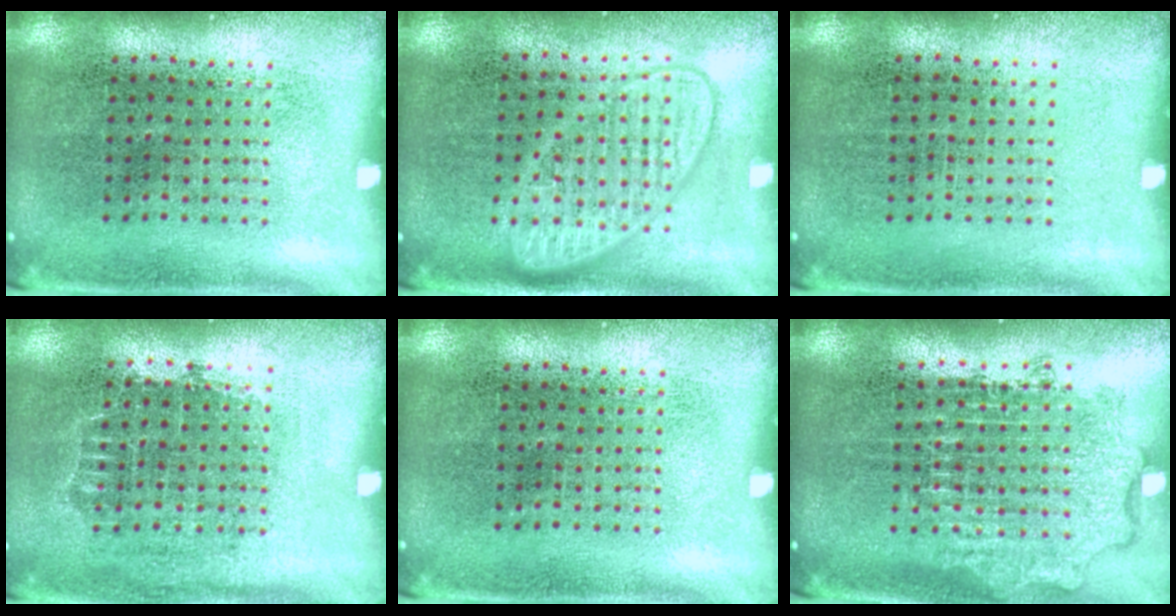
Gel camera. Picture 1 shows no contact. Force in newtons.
{"total": 2.1, "press": 2.1, "slide": 0.3}
{"total": 0.0}
{"total": 0.7, "press": 0.7, "slide": 0.2}
{"total": 0.0}
{"total": 1.9, "press": 1.5, "slide": 1.2}